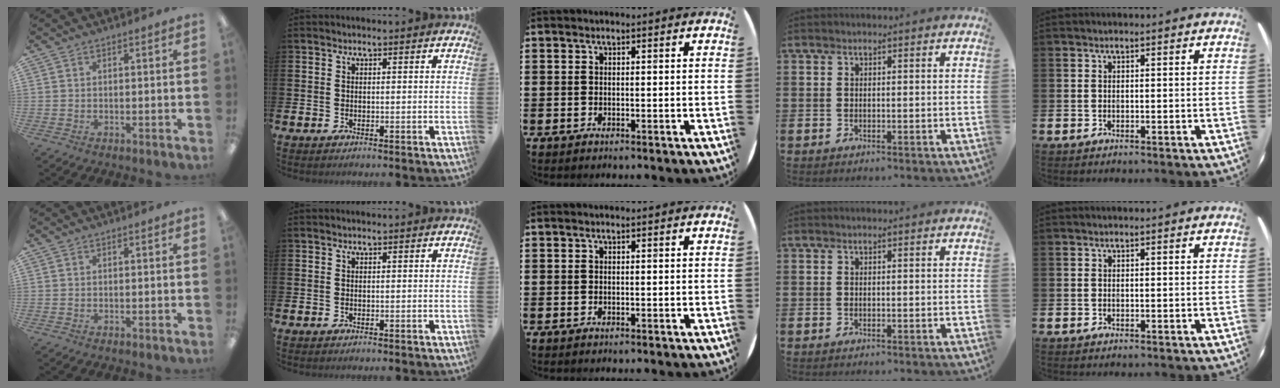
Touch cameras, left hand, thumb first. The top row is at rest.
{}